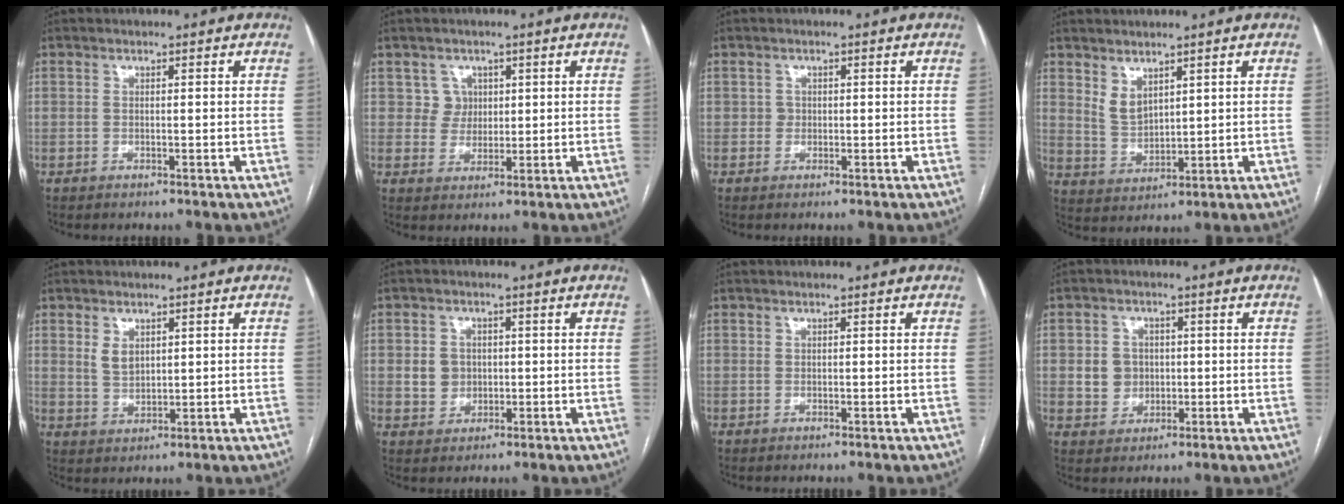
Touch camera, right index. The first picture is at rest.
{"total": 3.4, "force": [1.3, 3.1, 0.0], "torque": [0.004, 0.004, 0.023]}
{"total": 0.9, "force": [0.0, 0.9, 0.1], "torque": [0.004, 0.004, -0.001]}
{"total": 4.1, "force": [2.9, 2.1, 2.2], "torque": [-0.048, -0.006, 0.069]}
{"total": 3.2, "force": [1.5, 2.1, 1.9], "torque": [-0.040, 0.000, 0.038]}
{"total": 4.1, "force": [0.1, 3.9, 1.3], "torque": [-0.018, 0.013, 0.011]}
{"total": 0.0}
{"total": 4.7, "force": [0.2, 4.5, 1.4], "torque": [-0.022, 0.014, 0.011]}